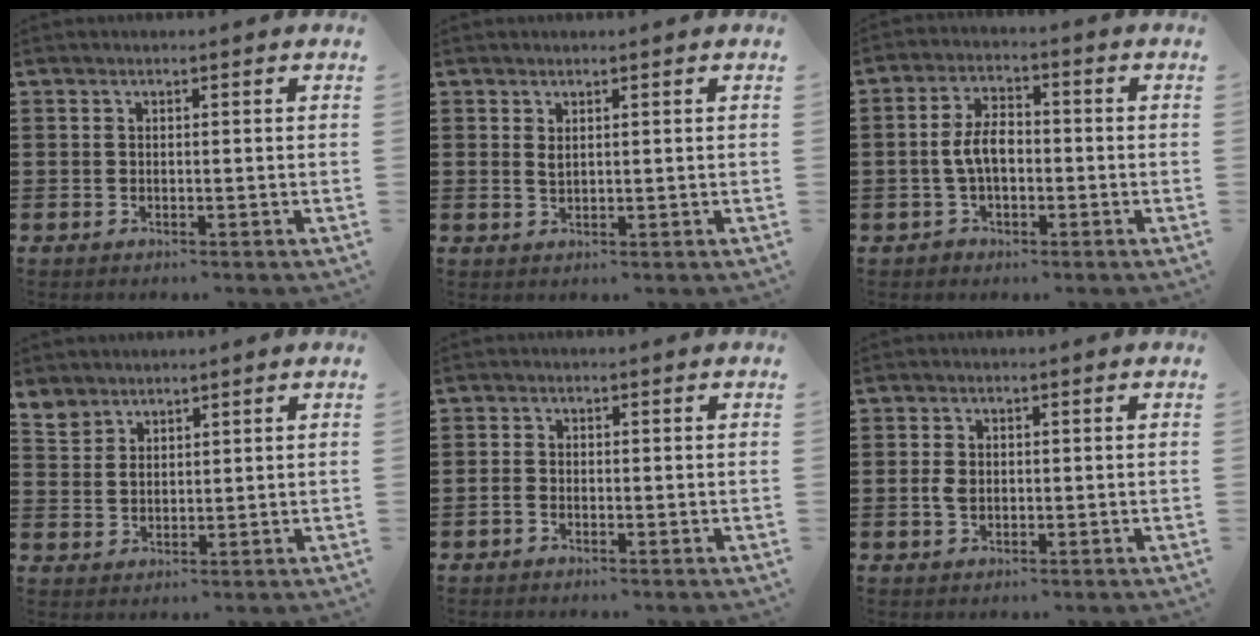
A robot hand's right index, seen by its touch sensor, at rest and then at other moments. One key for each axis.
{"total": 1.3, "fx": 0.8, "fy": 0.5, "fz": 0.9, "tx": -0.020, "ty": 0.002, "tz": 0.014}
{"total": 5.8, "fx": -0.7, "fy": 3.4, "fz": 4.7, "tx": -0.107, "ty": 0.002, "tz": -0.020}
{"total": 3.5, "fx": 3.1, "fy": 1.6, "fz": 0.0, "tx": -0.013, "ty": 0.002, "tz": 0.062}
{"total": 1.1, "fx": -0.7, "fy": 0.8, "fz": 0.5, "tx": -0.011, "ty": 0.000, "tz": -0.013}
{"total": 2.5, "fx": 0.0, "fy": 1.7, "fz": 1.7, "tx": -0.043, "ty": 0.003, "tz": -0.003}